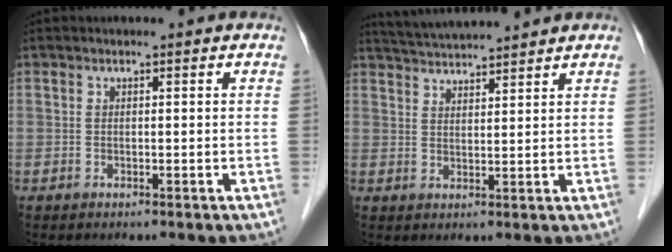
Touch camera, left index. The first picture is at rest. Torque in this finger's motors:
{"motor_torque": [-0.12, -0.51, 0.27, 0.11]}